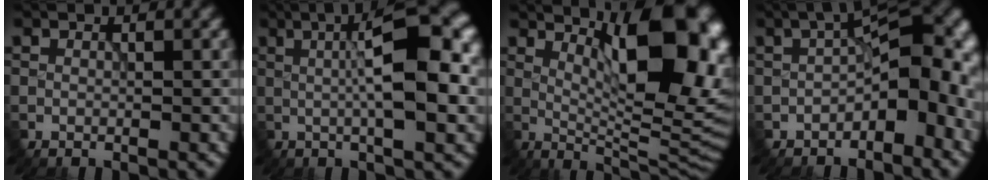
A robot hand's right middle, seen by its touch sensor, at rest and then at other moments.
{"total": 9.9, "force": [1.1, 2.6, 9.5], "torque": [-0.127, 0.013, 0.011]}
{"total": 13.2, "force": [4.5, 4.4, 11.7], "torque": [-0.146, -0.005, 0.072]}
{"total": 9.2, "force": [-1.9, 4.8, 7.6], "torque": [-0.082, 0.016, -0.044]}